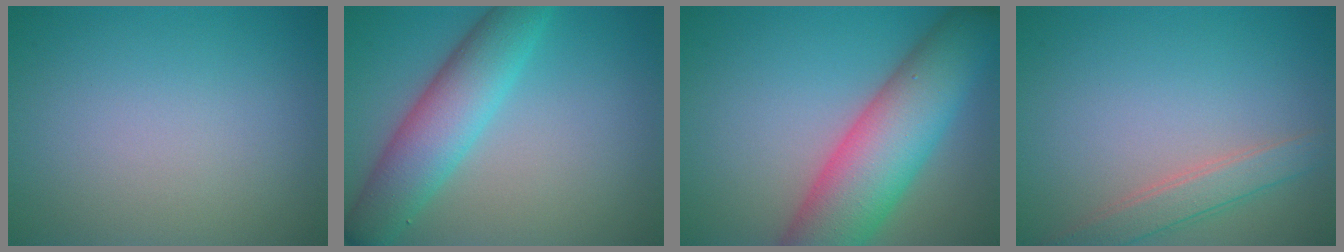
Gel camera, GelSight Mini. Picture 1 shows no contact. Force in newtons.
{"total": 6.2, "press": 6.2, "slide": 0.1}
{"total": 10.3, "press": 10.3, "slide": 0.6}
{"total": 2.7, "press": 2.7, "slide": 0.1}